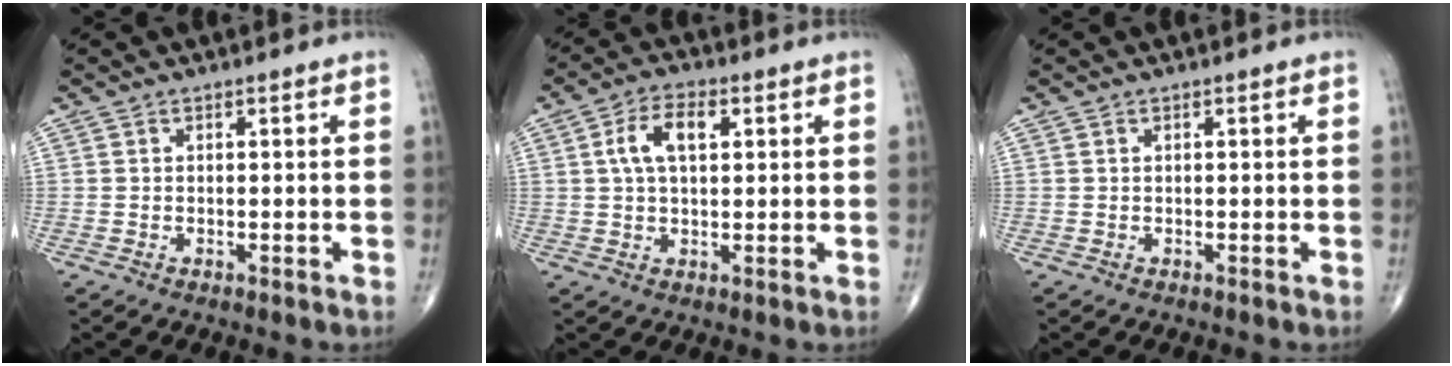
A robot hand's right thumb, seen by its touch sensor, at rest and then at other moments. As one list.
[{"total": 7.2, "force": [1.9, 3.8, 5.9], "torque": [-0.109, 0.011, 0.033]}, {"total": 0.0}]